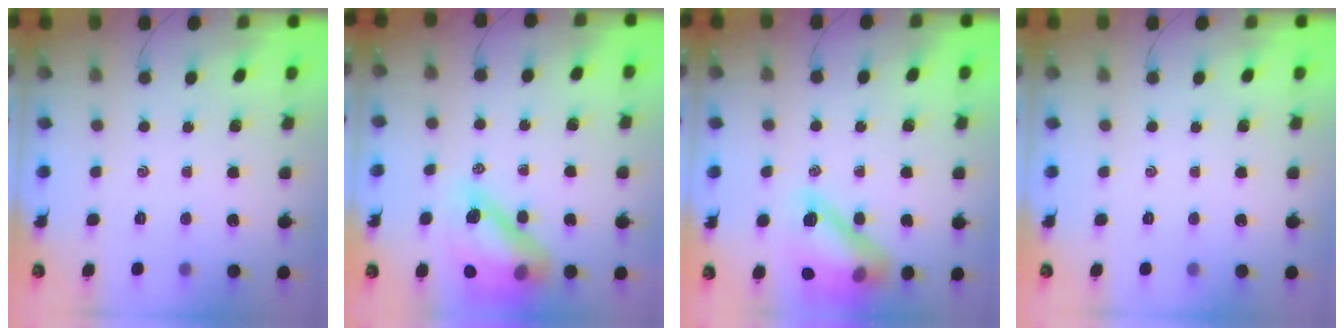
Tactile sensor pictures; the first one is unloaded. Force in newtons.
{"total": 17.3, "press": 16.6, "slide": 4.9}
{"total": 15.8, "press": 15.8, "slide": 1.1}
{"total": 0.0}